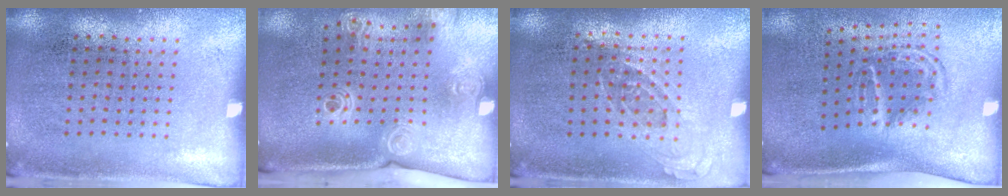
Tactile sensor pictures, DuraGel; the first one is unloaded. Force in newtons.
{"total": 2.0, "press": 1.5, "slide": 1.4}
{"total": 0.7, "press": 0.7, "slide": 0.3}
{"total": 1.7, "press": 1.1, "slide": 1.3}